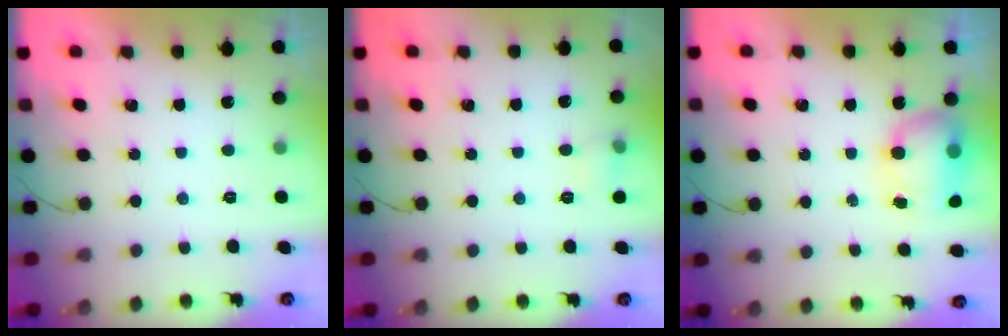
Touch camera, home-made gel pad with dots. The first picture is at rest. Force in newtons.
{"total": 5.5, "press": 5.3, "slide": 1.4}
{"total": 9.1, "press": 8.1, "slide": 4.2}